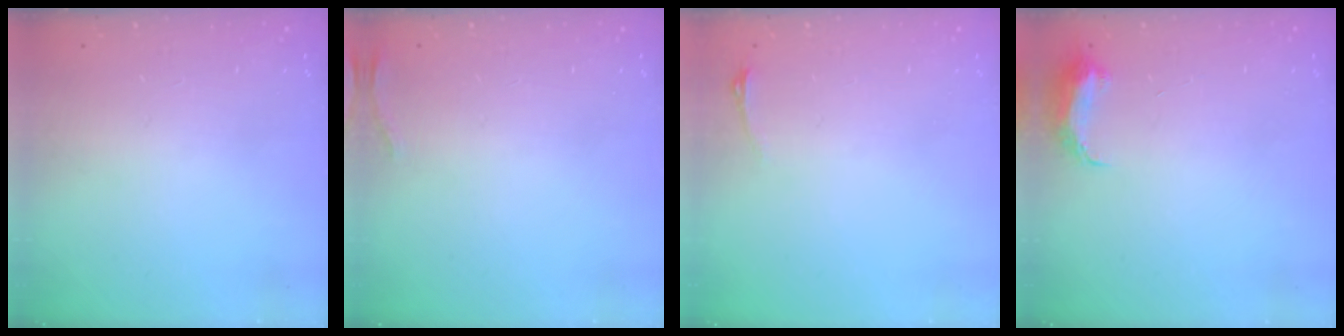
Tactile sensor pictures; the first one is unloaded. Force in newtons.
{"total": 7.3, "press": 5.5, "slide": 4.8}
{"total": 2.9, "press": 2.6, "slide": 1.5}
{"total": 7.0, "press": 6.9, "slide": 0.6}